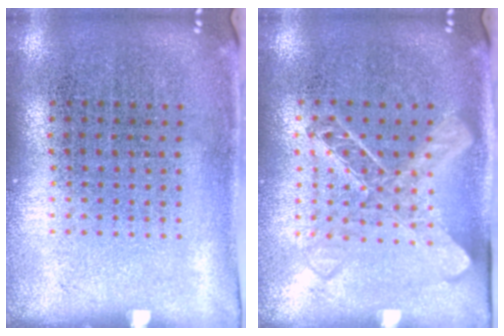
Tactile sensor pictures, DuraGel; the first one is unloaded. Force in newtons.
{"total": 1.6, "press": 1.5, "slide": 0.6}